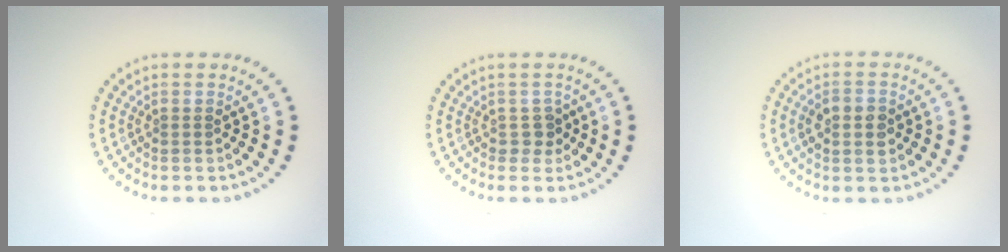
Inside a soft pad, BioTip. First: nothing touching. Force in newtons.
{"total": 1.4, "press": 1.2, "slide": 0.7}
{"total": 3.1, "press": 3.1, "slide": 0.1}